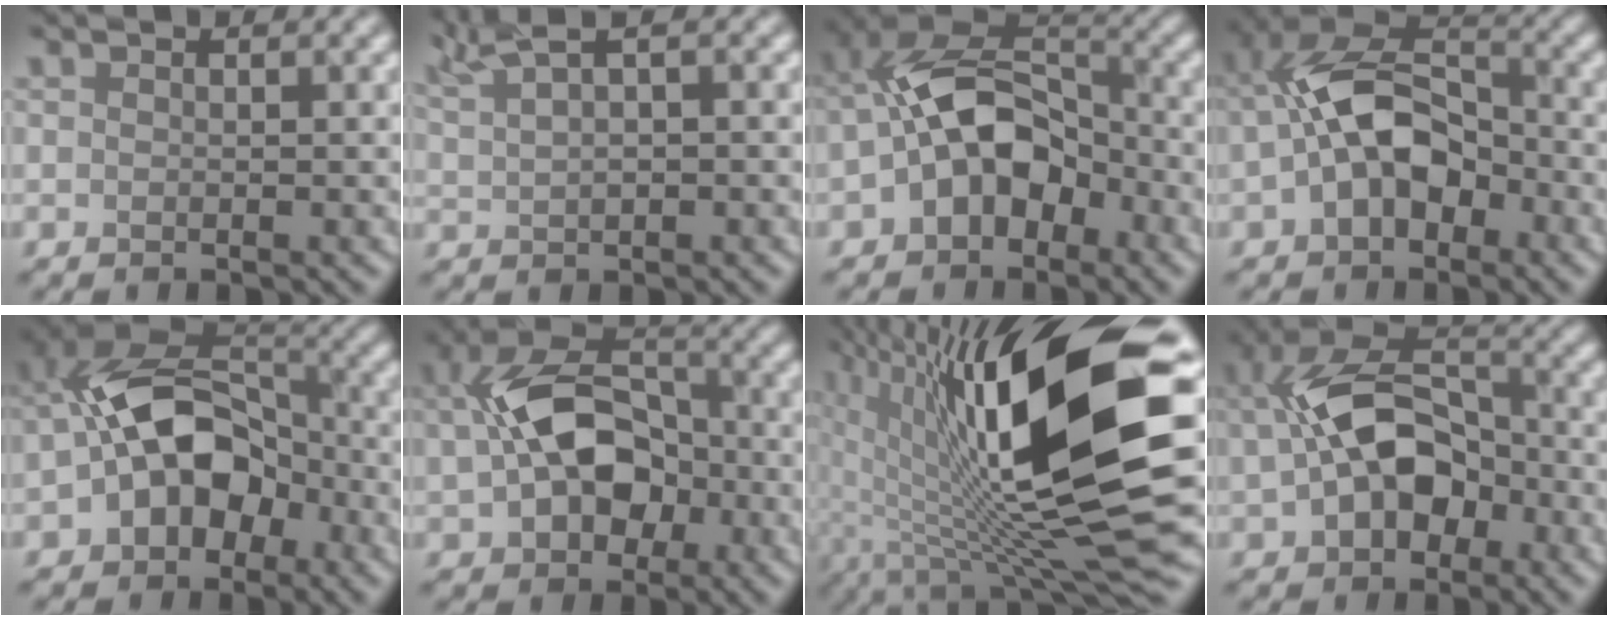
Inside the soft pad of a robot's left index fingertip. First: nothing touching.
{"total": 3.8, "force": [2.8, 0.7, 2.4], "torque": [-0.071, 0.015, 0.062]}
{"total": 8.3, "force": [-2.4, 5.3, 5.9], "torque": [-0.107, 0.017, -0.051]}
{"total": 7.8, "force": [-1.8, 4.8, 5.9], "torque": [-0.119, 0.015, -0.038]}
{"total": 9.8, "force": [-2.6, 6.6, 6.7], "torque": [-0.115, 0.013, -0.058]}
{"total": 9.1, "force": [-0.5, 6.1, 6.7], "torque": [-0.128, 0.002, -0.010]}
{"total": 17.4, "force": [1.8, 5.0, 16.5], "torque": [-0.271, -0.015, 0.038]}
{"total": 8.3, "force": [-0.9, 5.3, 6.3], "torque": [-0.129, 0.005, -0.017]}